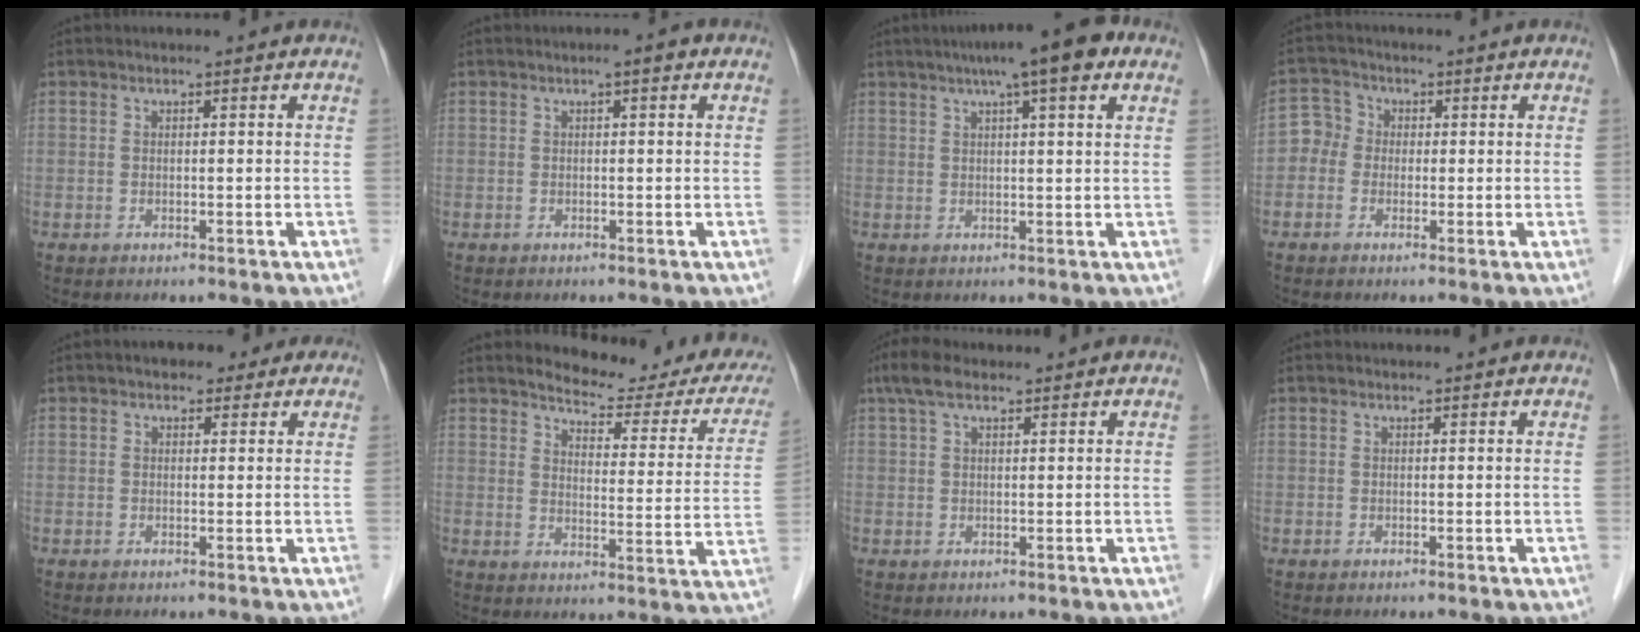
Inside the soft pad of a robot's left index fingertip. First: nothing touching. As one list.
[{"total": 1.4, "force": [0.5, 0.4, 1.2], "torque": [-0.017, 0.006, 0.004]}, {"total": 9.5, "force": [5.6, 1.2, 7.6], "torque": [-0.107, 0.032, 0.076]}, {"total": 3.0, "force": [-0.5, 2.8, 1.0], "torque": [-0.016, 0.014, -0.020]}, {"total": 4.3, "force": [2.9, 2.6, 1.8], "torque": [-0.012, 0.024, 0.037]}, {"total": 16.7, "force": [15.1, 3.0, 6.4], "torque": [-0.065, -0.054, 0.166]}, {"total": 4.2, "force": [2.9, 1.6, 2.6], "torque": [-0.064, 0.027, 0.057]}, {"total": 1.1, "force": [1.1, 0.2, 0.2], "torque": [-0.011, 0.014, 0.013]}]